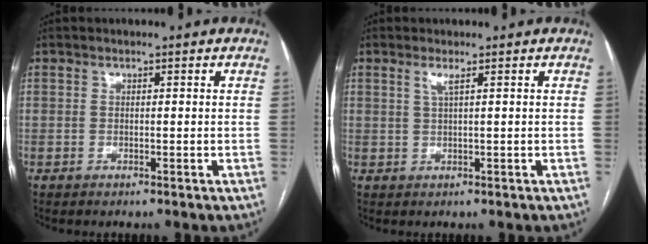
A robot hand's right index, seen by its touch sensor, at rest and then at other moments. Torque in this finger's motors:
{"motor_torque": [0.22, 0.28, 0.14, 0.04]}